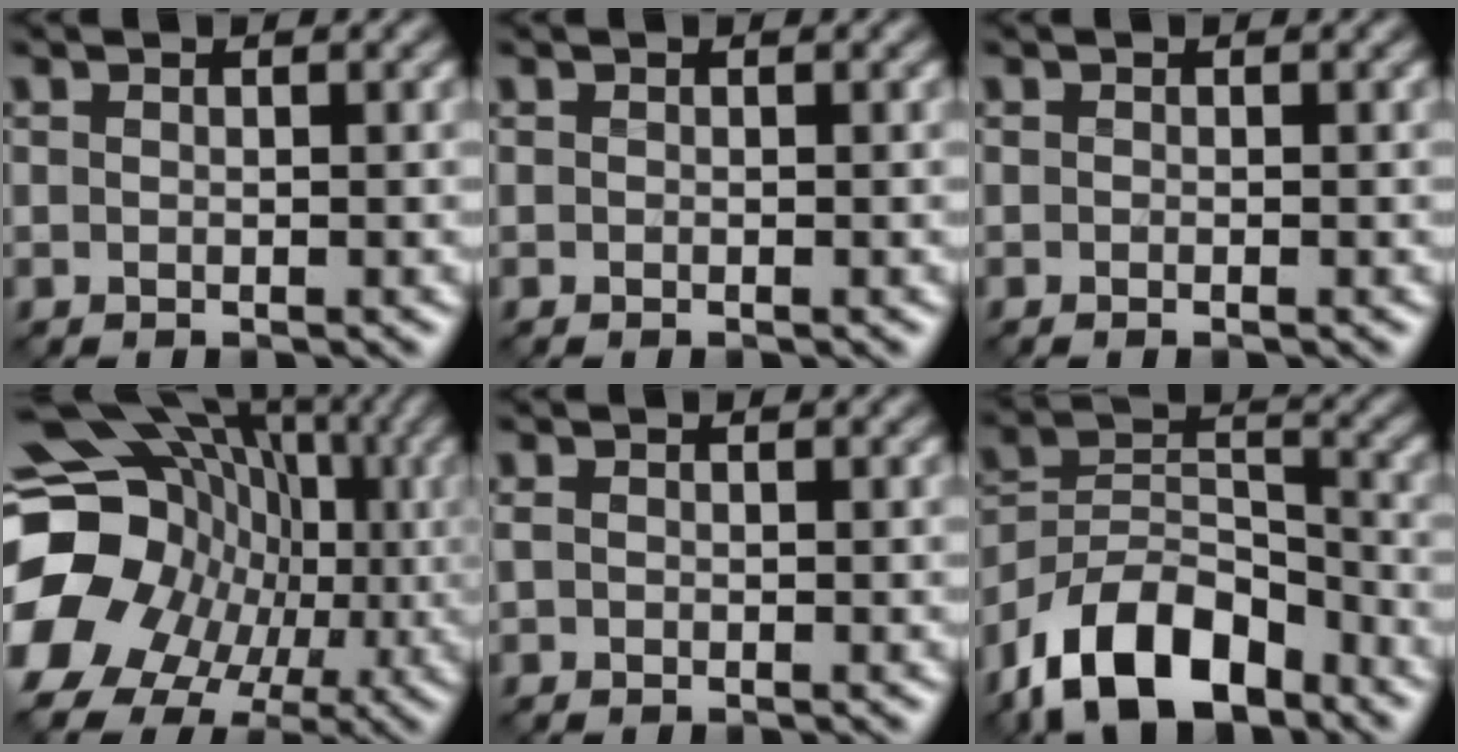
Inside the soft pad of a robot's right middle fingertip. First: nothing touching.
{"total": 0.0}
{"total": 0.0}
{"total": 19.8, "force": [-3.7, 16.3, 10.6], "torque": [-0.184, -0.011, -0.085]}
{"total": 0.7, "force": [0.1, 0.5, 0.5], "torque": [-0.010, 0.002, 0.001]}
{"total": 10.8, "force": [-7.4, 5.3, 5.8], "torque": [-0.101, 0.009, -0.151]}